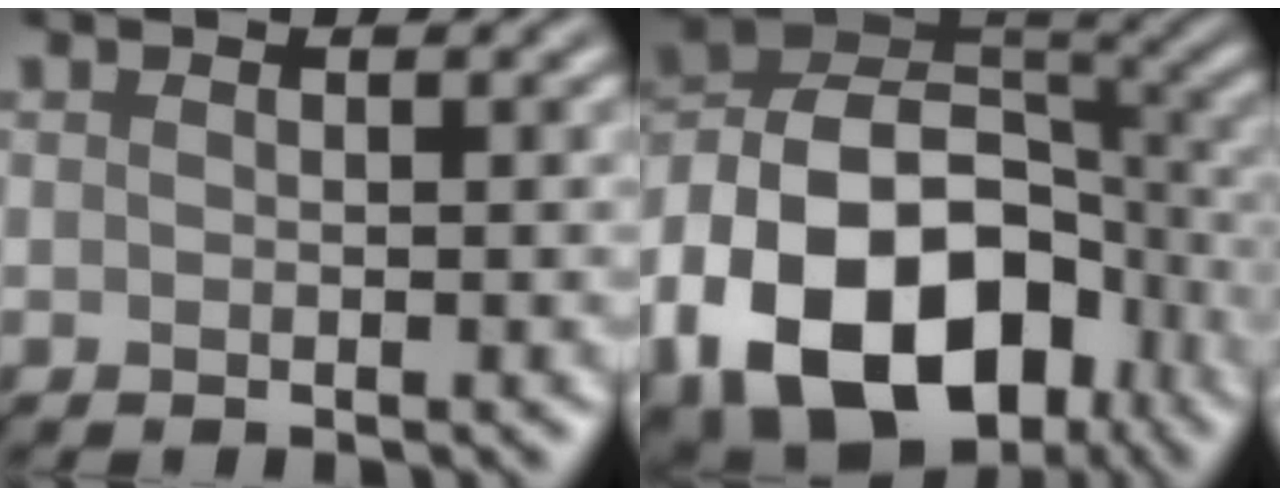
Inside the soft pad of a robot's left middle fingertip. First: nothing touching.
{"total": 15.9, "force": [-6.9, 10.6, 9.6], "torque": [-0.178, -0.005, -0.122]}